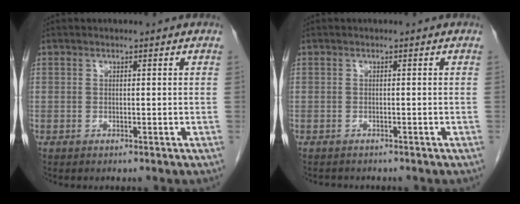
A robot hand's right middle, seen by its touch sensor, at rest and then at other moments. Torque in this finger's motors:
{"motor_torque": [0.00, -0.01, 0.00, 0.00]}